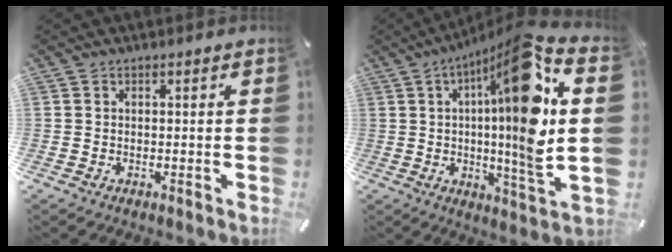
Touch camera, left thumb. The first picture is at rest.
{"total": 22.2, "force": [4.7, 1.9, 21.6], "torque": [-0.347, -0.040, 0.049]}